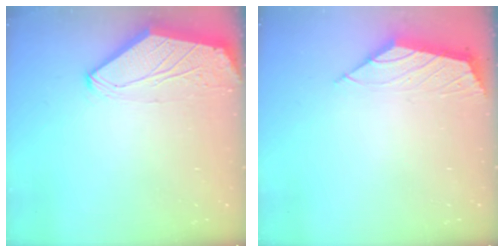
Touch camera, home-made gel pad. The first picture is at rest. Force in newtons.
{"total": 1.8, "press": 1.8, "slide": 0.5}